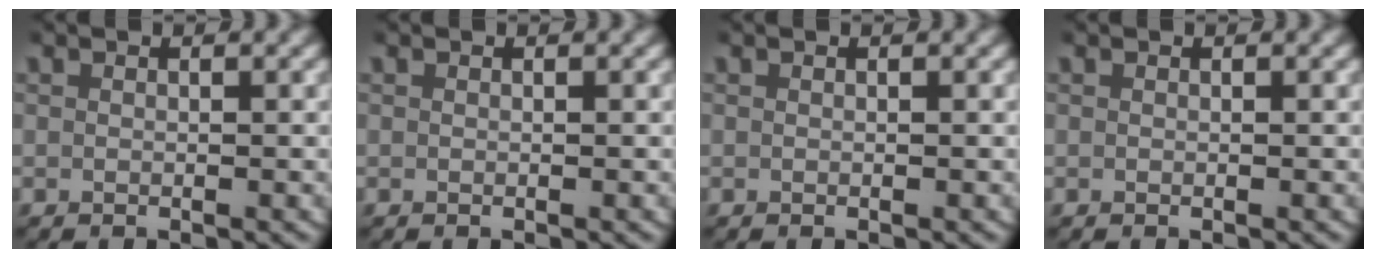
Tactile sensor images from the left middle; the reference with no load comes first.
{"total": 0.0}
{"total": 0.0}
{"total": 0.0}